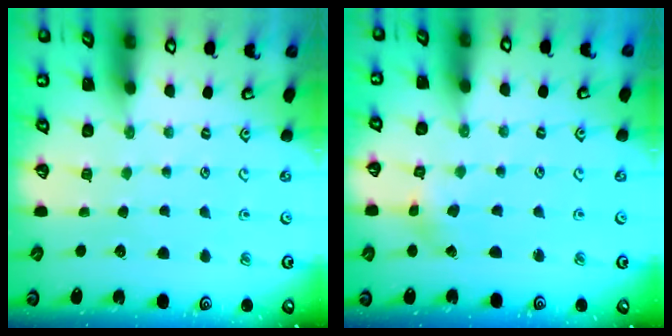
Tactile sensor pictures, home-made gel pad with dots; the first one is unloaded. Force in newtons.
{"total": 1.5, "press": 1.4, "slide": 0.2}